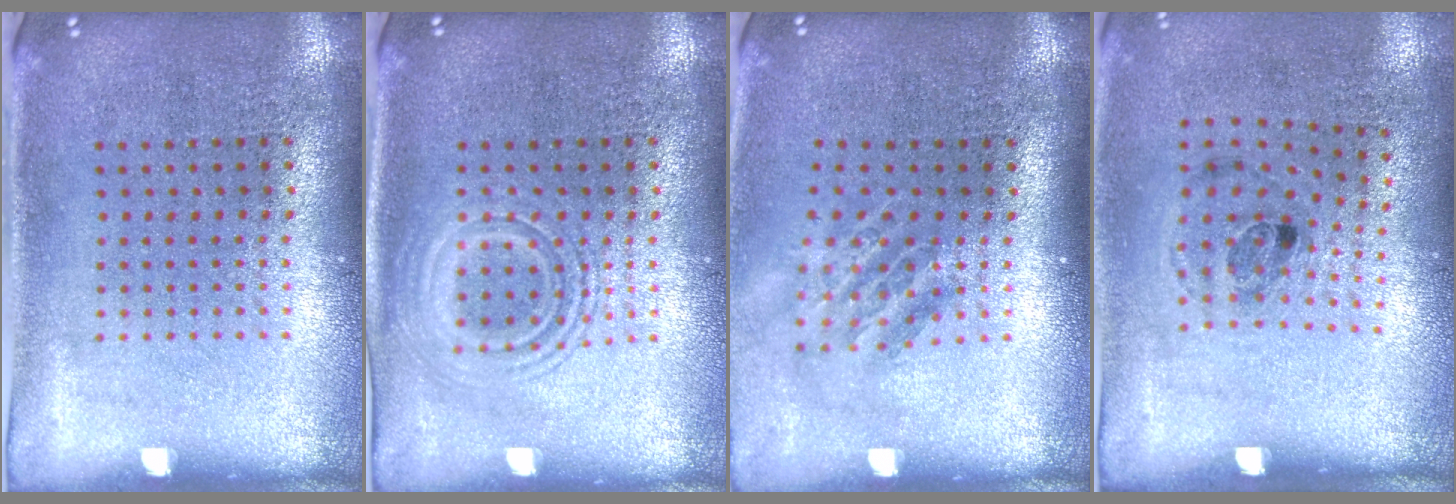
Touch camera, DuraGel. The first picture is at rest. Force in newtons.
{"total": 1.6, "press": 1.6, "slide": 0.3}
{"total": 1.6, "press": 1.2, "slide": 1.1}
{"total": 1.2, "press": 0.8, "slide": 0.9}